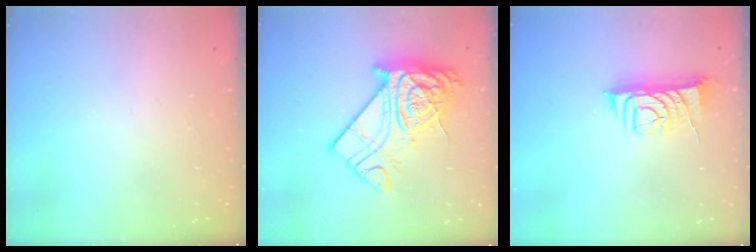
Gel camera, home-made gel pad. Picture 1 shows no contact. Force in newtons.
{"total": 22.9, "press": 22.8, "slide": 2.0}
{"total": 8.3, "press": 8.2, "slide": 1.0}